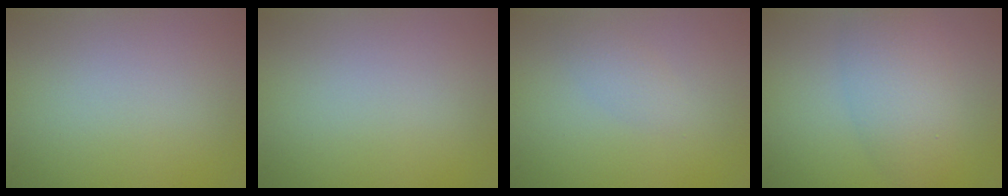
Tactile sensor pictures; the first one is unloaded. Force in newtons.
{"total": 0.0}
{"total": 1.2, "press": 1.2, "slide": 0.1}
{"total": 4.5, "press": 4.5, "slide": 0.2}